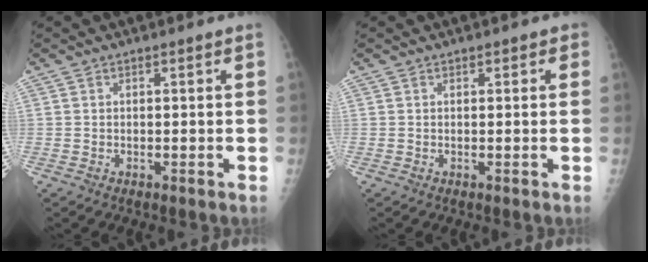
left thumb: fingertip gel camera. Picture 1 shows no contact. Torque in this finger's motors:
{"motor_torque": [-0.22, 0.07, -0.13, -0.13, 0.03]}